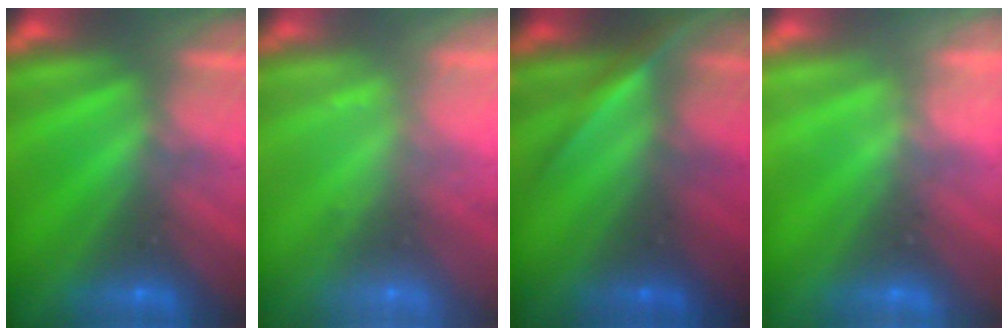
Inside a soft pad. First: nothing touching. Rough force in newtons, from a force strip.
{"total": 7.0}
{"total": 2.1}
{"total": 2.0}